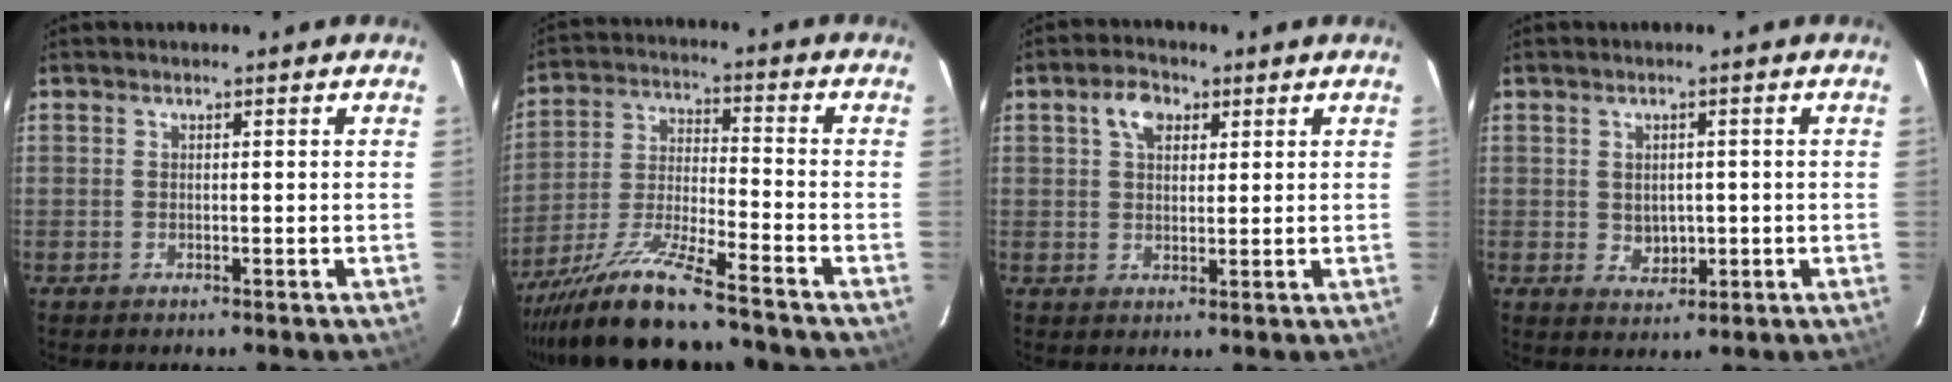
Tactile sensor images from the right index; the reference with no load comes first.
{"total": 12.0, "force": [-10.3, 0.2, 6.2], "torque": [-0.131, -0.007, -0.191]}
{"total": 5.0, "force": [2.1, 3.2, 3.1], "torque": [-0.052, 0.017, 0.038]}
{"total": 3.7, "force": [0.0, 3.2, 1.9], "torque": [-0.032, 0.001, 0.008]}